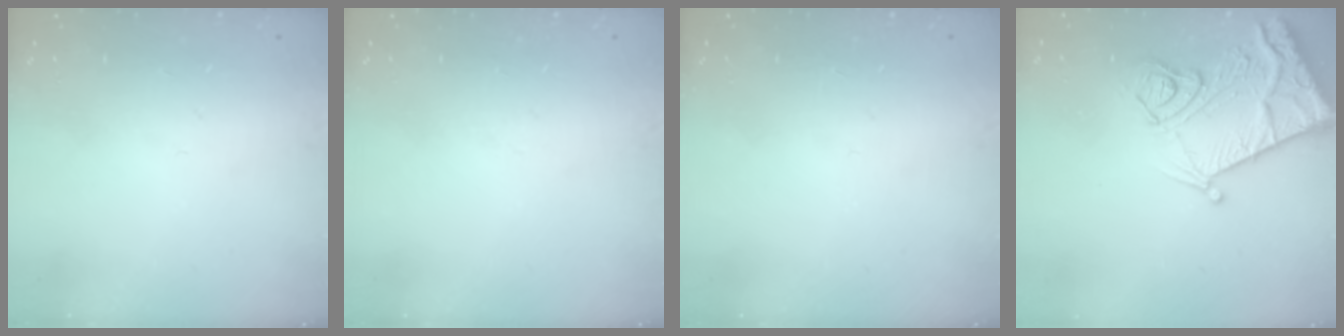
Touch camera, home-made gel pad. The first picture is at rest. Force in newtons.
{"total": 0.0}
{"total": 0.0}
{"total": 13.7, "press": 13.7, "slide": 1.4}